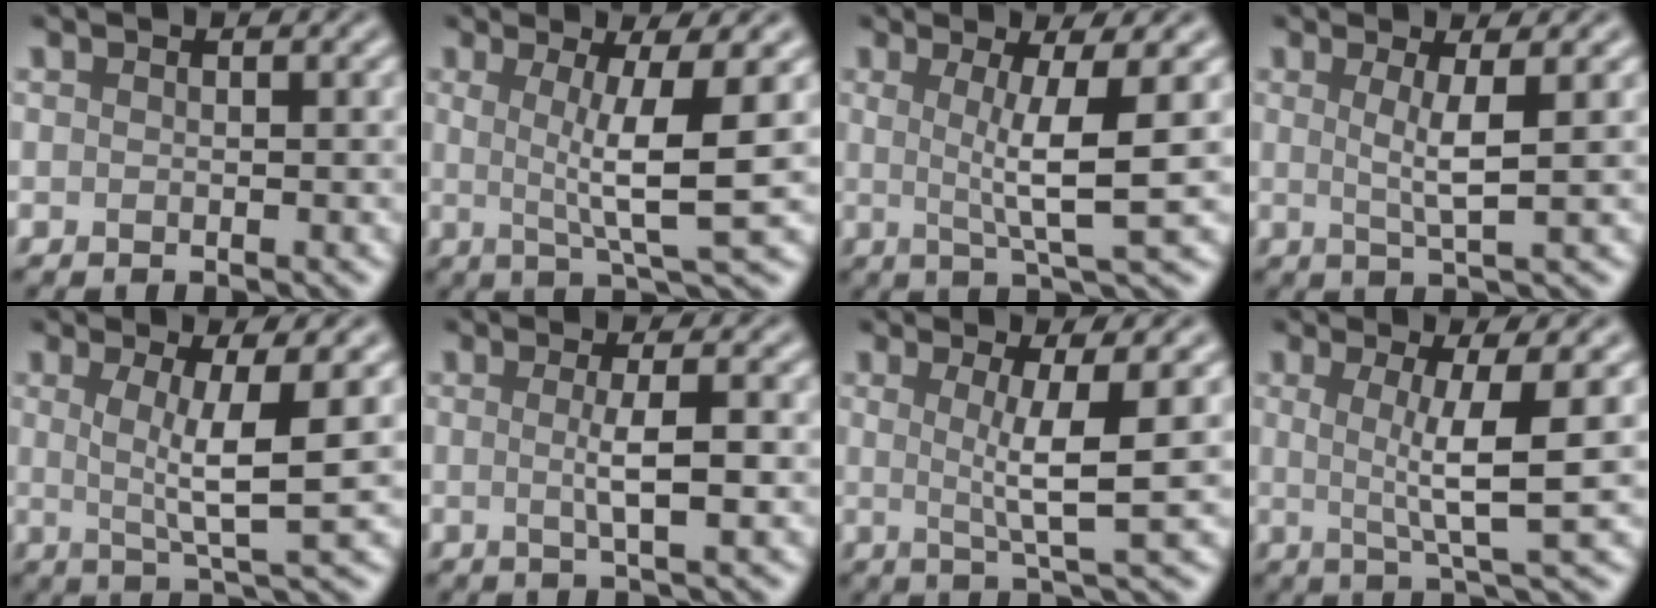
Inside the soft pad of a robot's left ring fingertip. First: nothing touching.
{"total": 5.9, "force": [0.6, 0.8, 5.8], "torque": [-0.096, -0.003, 0.013]}
{"total": 5.3, "force": [0.6, 0.7, 5.2], "torque": [-0.090, -0.003, 0.011]}
{"total": 3.0, "force": [0.5, 0.5, 2.9], "torque": [-0.051, -0.005, 0.008]}
{"total": 5.2, "force": [0.7, 0.8, 5.0], "torque": [-0.090, -0.005, 0.013]}
{"total": 3.0, "force": [0.0, 0.6, 2.9], "torque": [-0.048, -0.003, -0.005]}
{"total": 4.6, "force": [0.6, 0.6, 4.5], "torque": [-0.075, -0.004, 0.014]}
{"total": 5.4, "force": [0.6, 0.7, 5.3], "torque": [-0.091, -0.001, 0.011]}